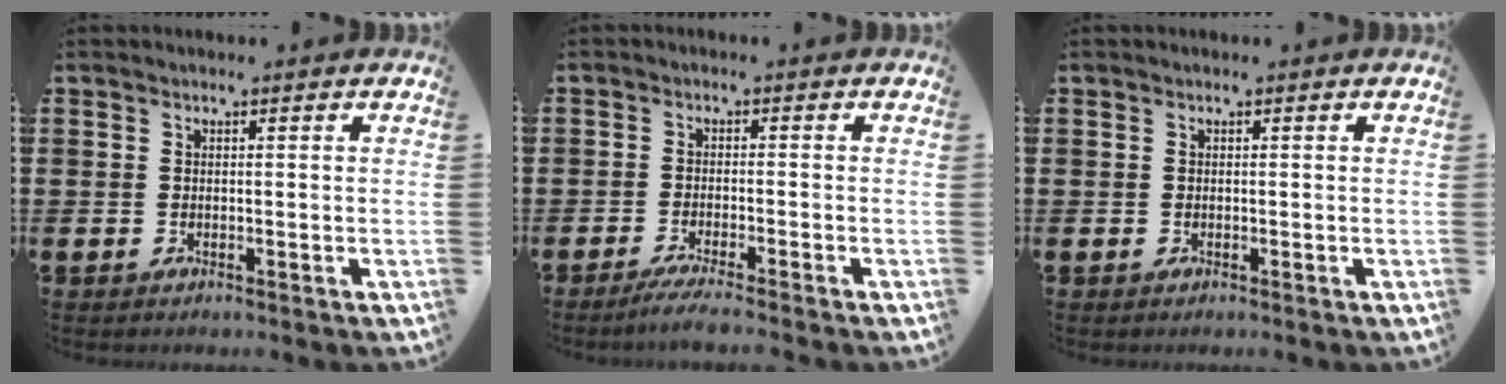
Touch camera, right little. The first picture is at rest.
{"total": 2.3, "force": [-1.7, -0.2, 1.4], "torque": [-0.022, 0.000, -0.032]}
{"total": 0.0}